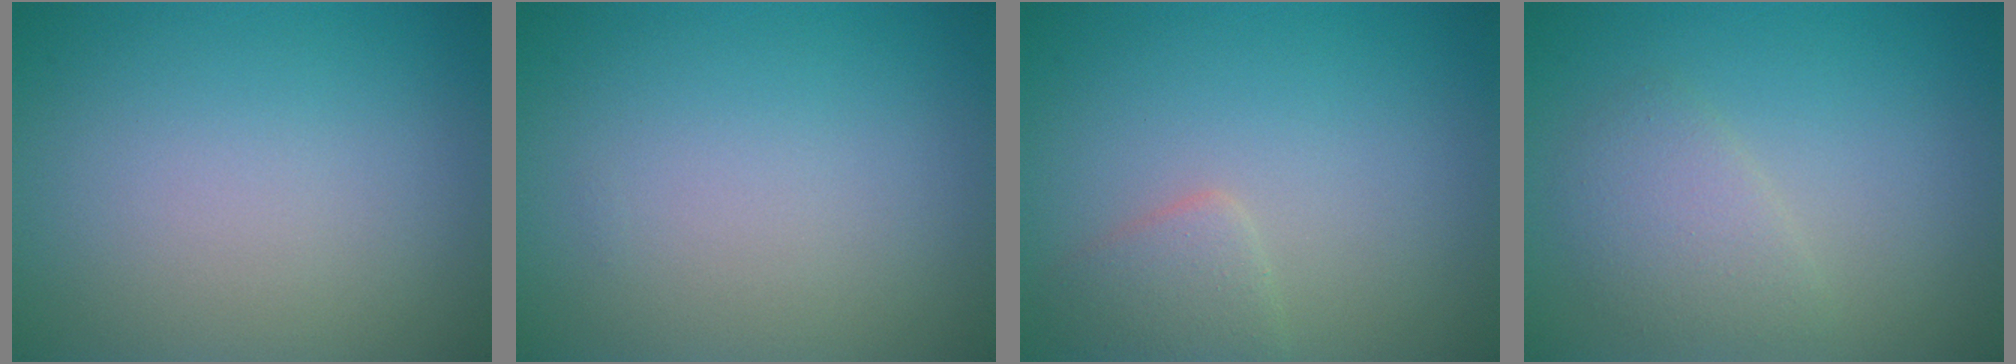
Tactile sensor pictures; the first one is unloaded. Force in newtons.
{"total": 0.0}
{"total": 1.9, "press": 1.9, "slide": 0.0}
{"total": 2.4, "press": 2.4, "slide": 0.2}